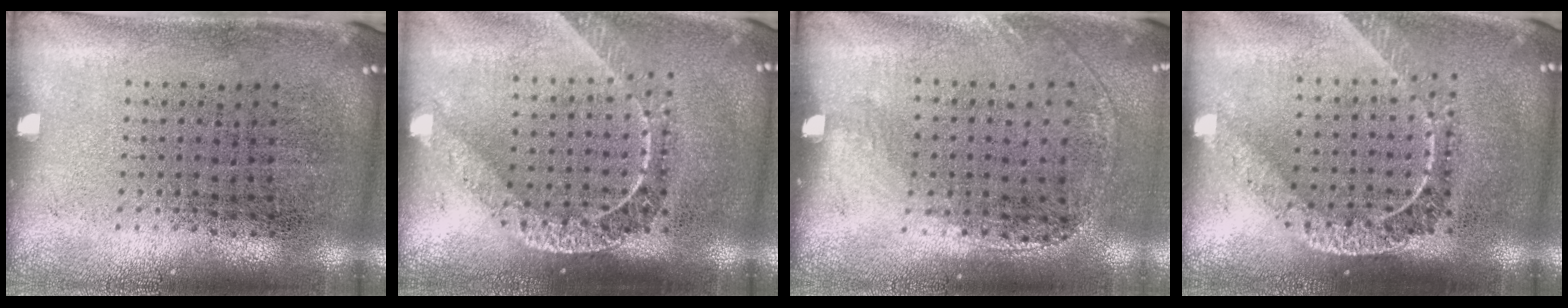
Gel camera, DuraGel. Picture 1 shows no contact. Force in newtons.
{"total": 1.8, "press": 1.5, "slide": 1.0}
{"total": 1.4, "press": 1.0, "slide": 1.0}
{"total": 1.8, "press": 1.4, "slide": 1.0}